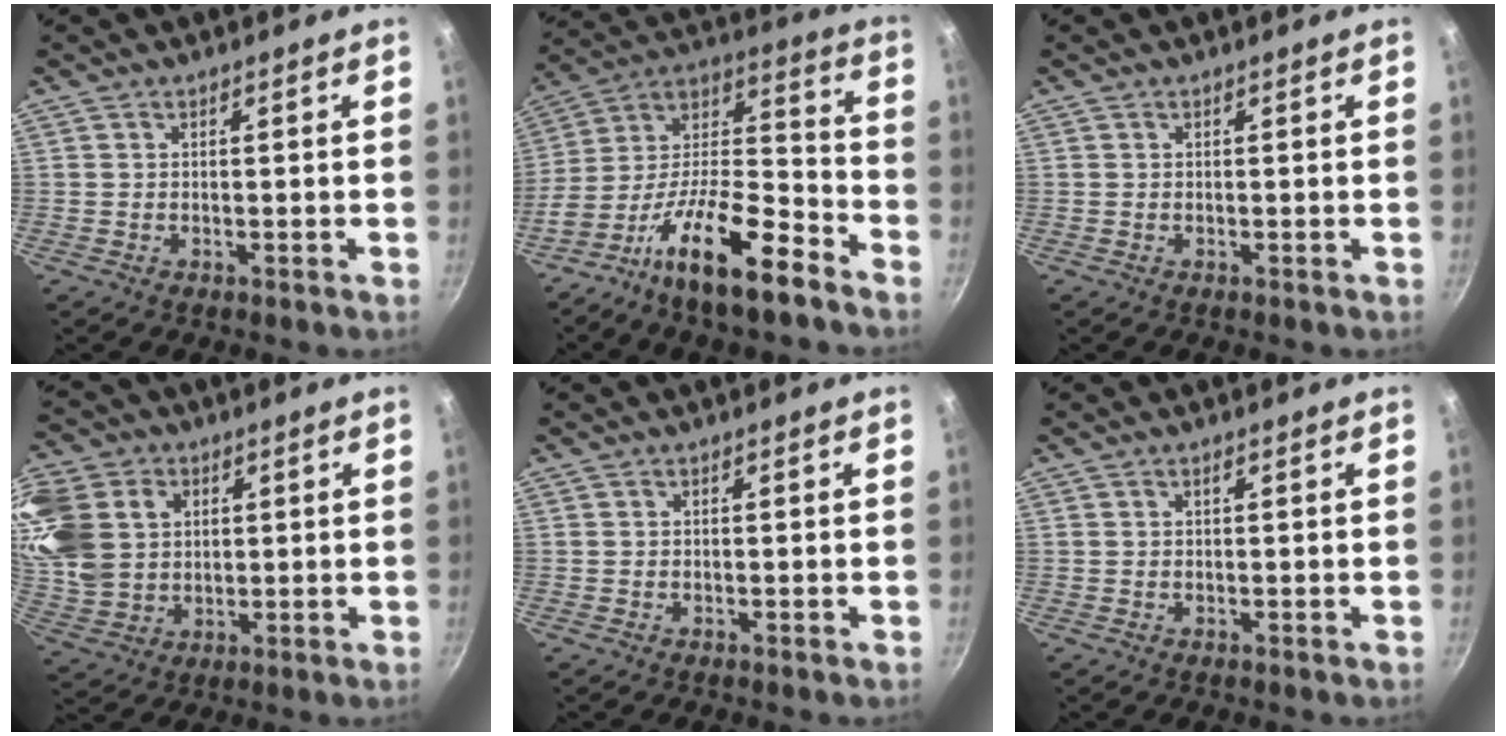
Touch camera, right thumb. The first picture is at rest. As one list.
[{"total": 20.3, "force": [-11.7, 7.2, 14.9], "torque": [-0.241, 0.087, -0.219]}, {"total": 0.0}, {"total": 19.3, "force": [5.2, 15.1, 10.9], "torque": [-0.234, 0.002, 0.106]}, {"total": 0.0}, {"total": 0.7, "force": [0.3, 0.2, 0.6], "torque": [-0.013, 0.005, 0.005]}]